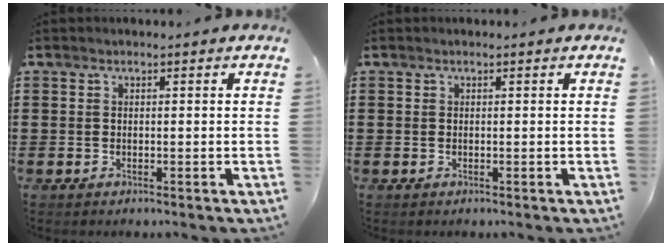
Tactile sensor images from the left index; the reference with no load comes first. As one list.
[{"total": 0.0}]